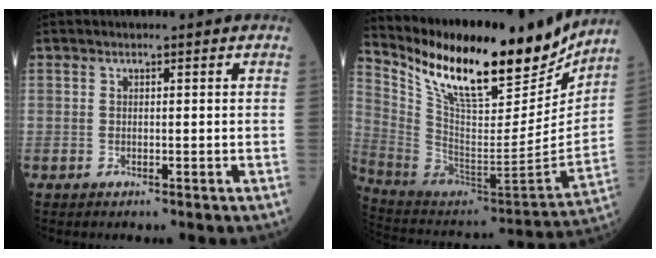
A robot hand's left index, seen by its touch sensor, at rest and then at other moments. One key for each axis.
{"total": 24.5, "fx": 19.1, "fy": 6.5, "fz": 14.0, "tx": -0.250, "ty": -0.024, "tz": 0.316}